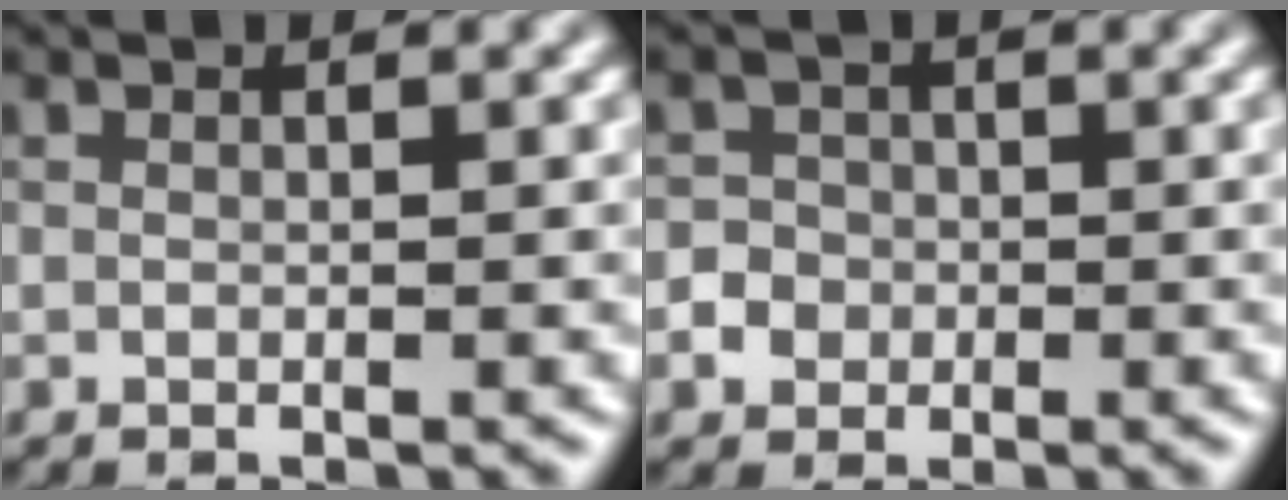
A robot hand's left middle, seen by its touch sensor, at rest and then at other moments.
{"total": 3.3, "force": [-1.1, 3.0, 0.7], "torque": [0.009, 0.008, -0.031]}